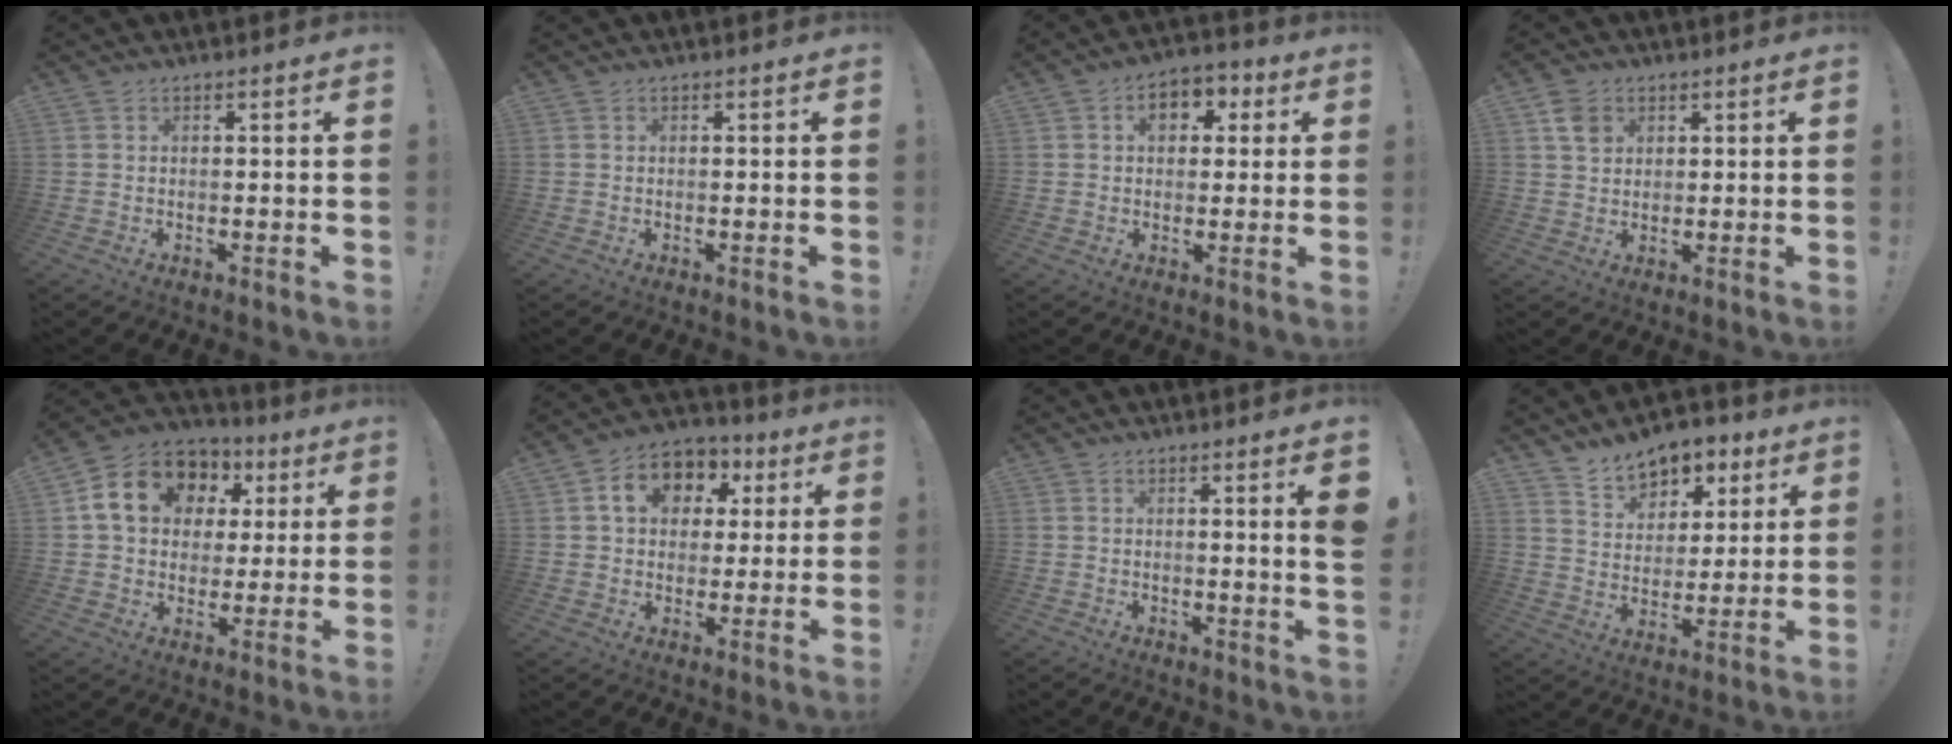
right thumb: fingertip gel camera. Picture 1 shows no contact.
{"total": 0.0}
{"total": 7.4, "force": [2.0, 5.5, 4.5], "torque": [-0.062, 0.003, 0.035]}
{"total": 5.0, "force": [2.5, 3.8, 2.1], "torque": [-0.017, -0.007, 0.045]}
{"total": 16.0, "force": [5.6, 12.4, 8.5], "torque": [-0.132, -0.007, 0.116]}
{"total": 12.1, "force": [3.9, 9.6, 6.3], "torque": [-0.098, -0.001, 0.079]}
{"total": 4.7, "force": [1.3, -0.4, 4.5], "torque": [-0.059, -0.017, 0.018]}
{"total": 10.1, "force": [7.4, 6.3, 2.7], "torque": [-0.037, -0.051, 0.141]}